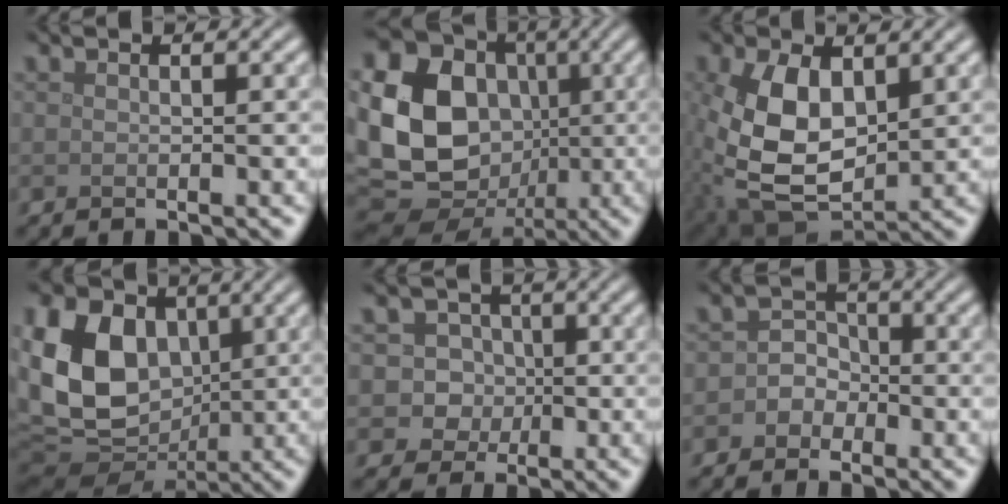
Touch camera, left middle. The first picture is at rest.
{"total": 22.2, "force": [0.6, 19.7, 10.2], "torque": [-0.250, 0.017, -0.032]}
{"total": 10.4, "force": [0.9, 6.5, 8.1], "torque": [-0.195, -0.014, 0.032]}
{"total": 14.1, "force": [1.3, 10.5, 9.3], "torque": [-0.211, 0.006, 0.015]}
{"total": 4.6, "force": [0.3, 4.3, 1.6], "torque": [0.003, 0.023, -0.012]}
{"total": 2.5, "force": [-0.9, 2.2, 0.7], "torque": [0.016, 0.009, -0.031]}